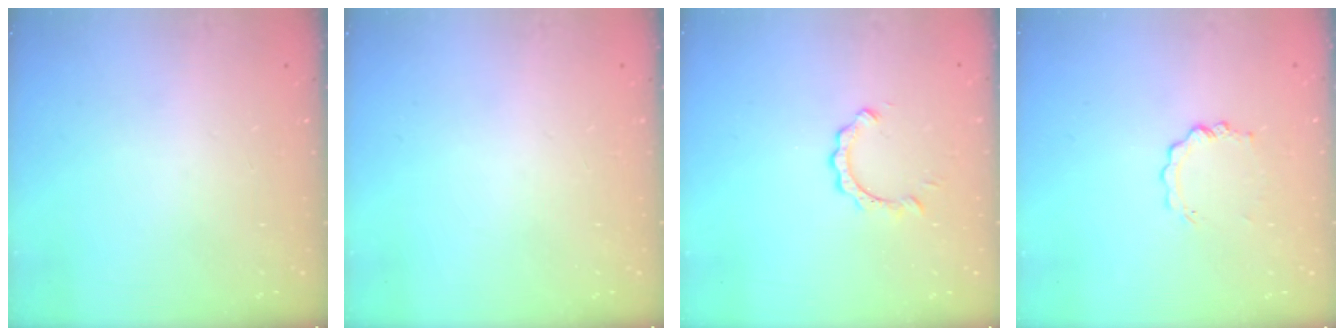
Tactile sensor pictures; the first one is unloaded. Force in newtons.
{"total": 0.0}
{"total": 2.8, "press": 2.8, "slide": 0.2}
{"total": 3.3, "press": 3.3, "slide": 0.3}